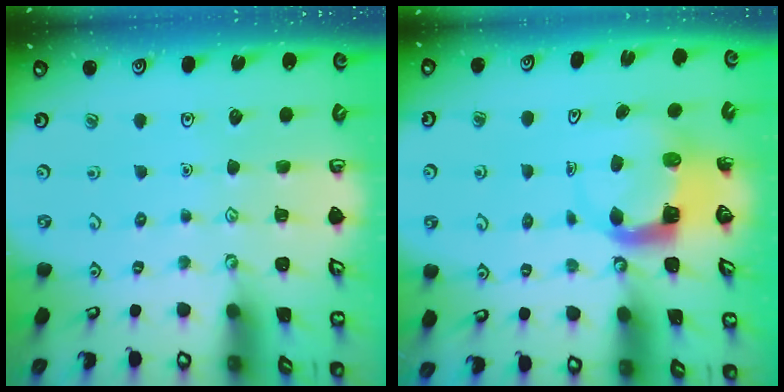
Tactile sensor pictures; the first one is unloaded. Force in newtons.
{"total": 5.2, "press": 5.1, "slide": 0.7}